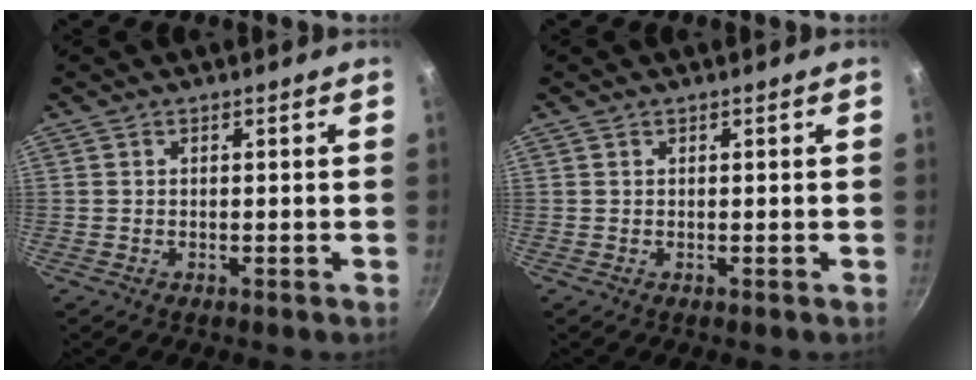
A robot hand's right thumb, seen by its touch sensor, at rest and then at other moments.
{"total": 0.0}